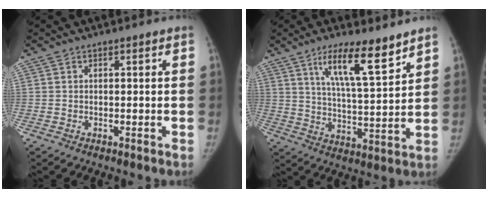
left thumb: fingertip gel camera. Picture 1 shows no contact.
{"total": 12.2, "force": [7.9, 2.6, 8.8], "torque": [-0.137, -0.050, 0.140]}